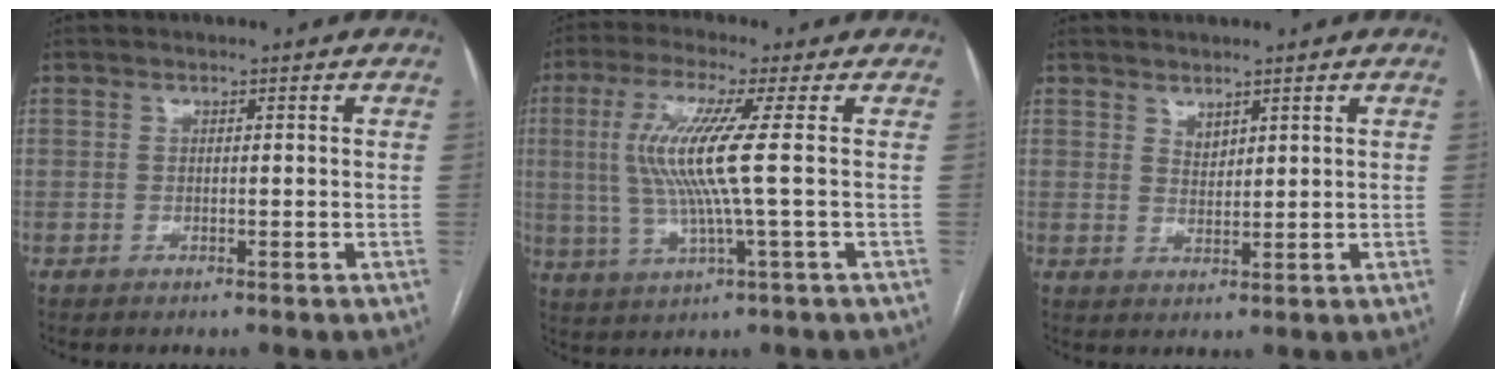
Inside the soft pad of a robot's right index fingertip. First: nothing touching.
{"total": 10.3, "force": [1.1, -0.7, 10.2], "torque": [-0.224, 0.000, 0.019]}
{"total": 1.9, "force": [1.5, 0.8, 0.8], "torque": [-0.015, -0.006, 0.033]}